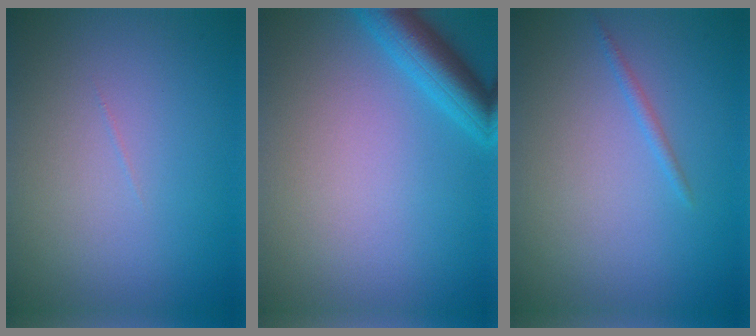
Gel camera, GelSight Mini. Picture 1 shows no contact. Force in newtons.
{"total": 4.0, "press": 4.0, "slide": 0.2}
{"total": 0.8, "press": 0.8, "slide": 0.0}